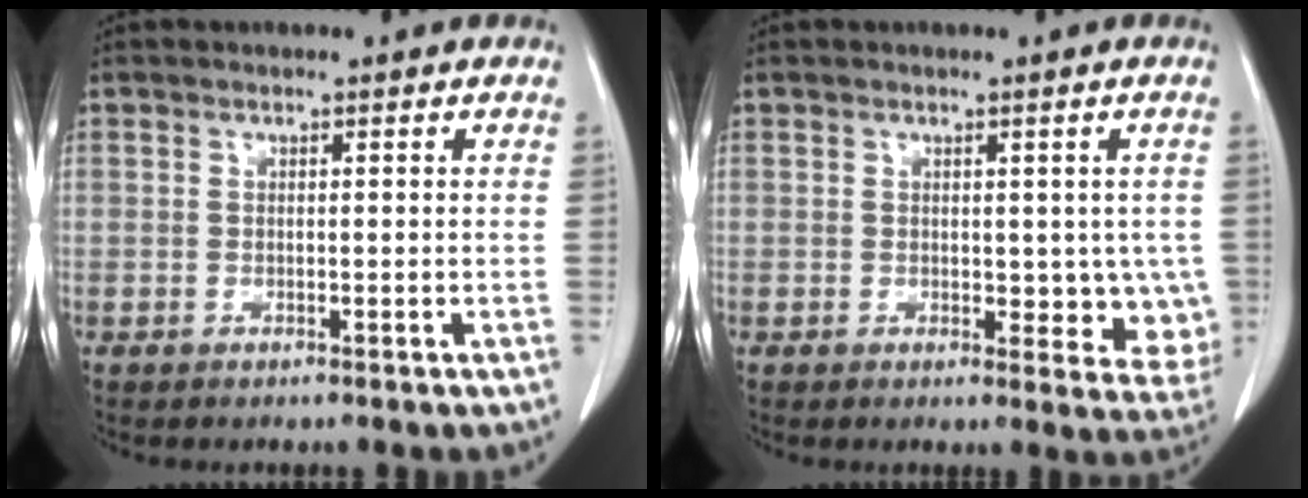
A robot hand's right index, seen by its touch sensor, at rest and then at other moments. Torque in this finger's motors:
{"motor_torque": [0.16, 0.12, 0.01, 0.02]}